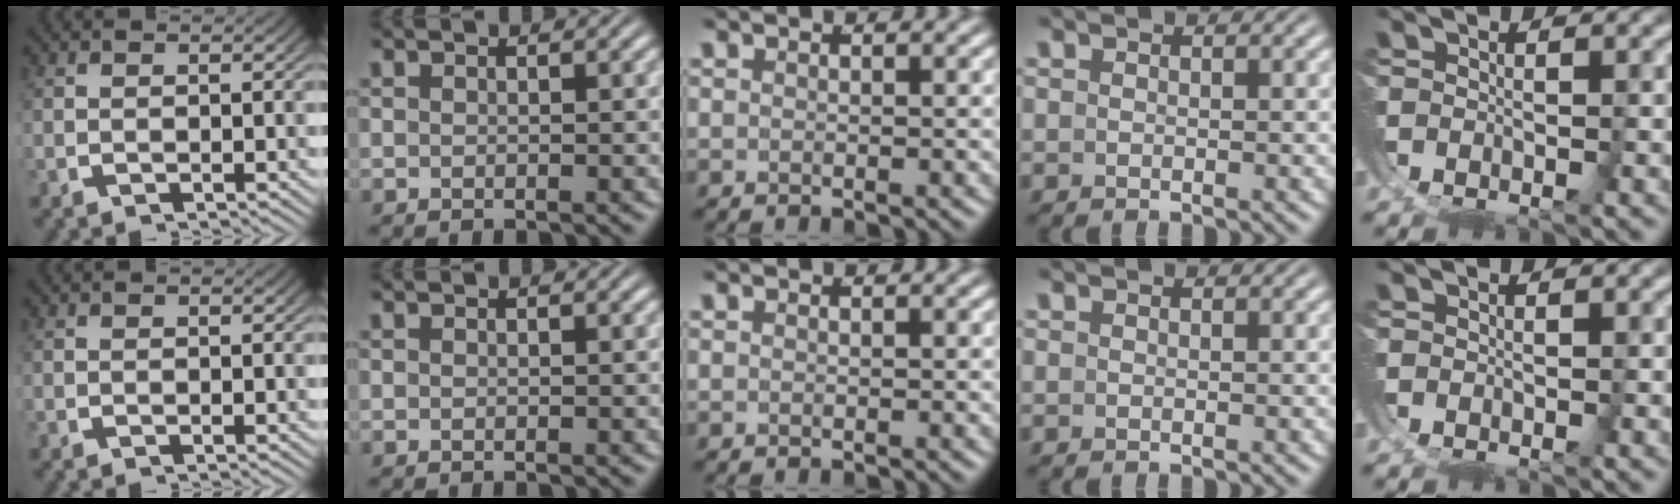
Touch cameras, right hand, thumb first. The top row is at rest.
{}